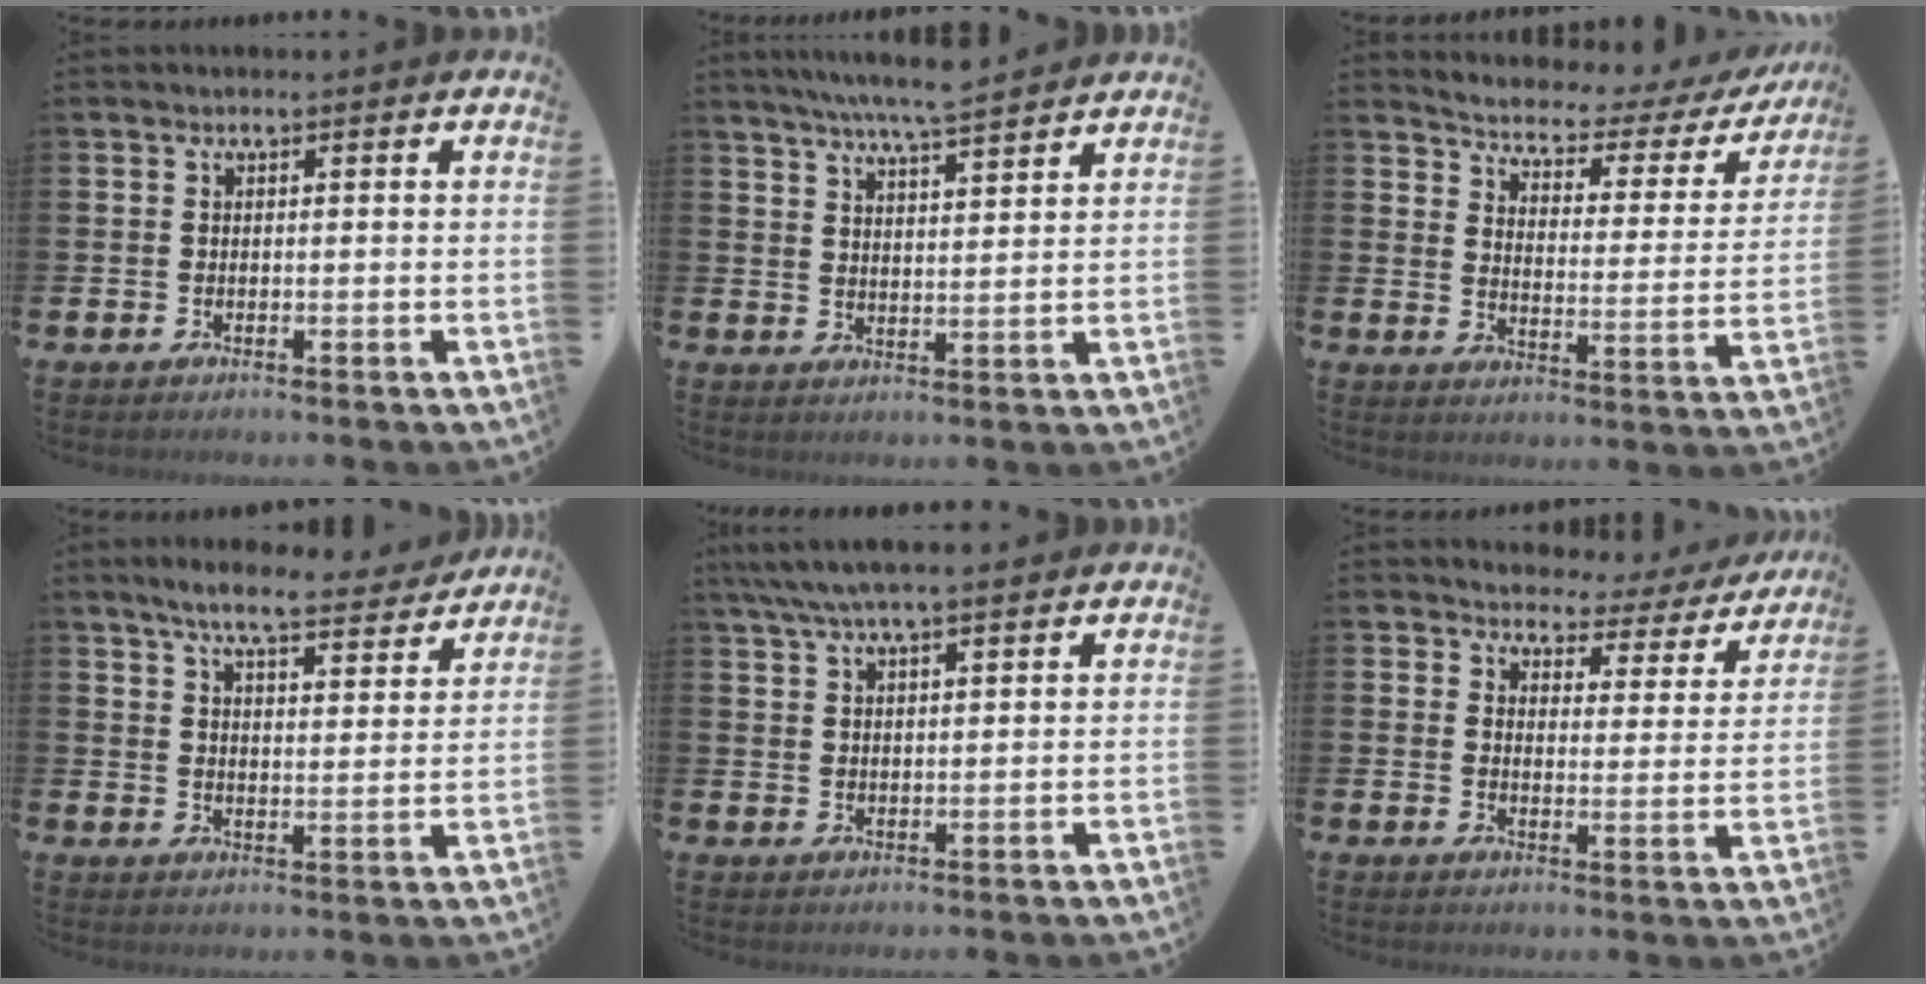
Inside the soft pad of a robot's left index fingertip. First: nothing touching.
{"total": 6.7, "force": [6.4, -0.2, 1.9], "torque": [-0.053, -0.032, 0.115]}
{"total": 4.4, "force": [4.0, 1.3, 1.2], "torque": [-0.051, -0.034, 0.061]}
{"total": 7.2, "force": [6.6, 0.9, 2.8], "torque": [-0.065, -0.036, 0.111]}
{"total": 5.7, "force": [4.9, 0.9, 2.7], "torque": [-0.064, -0.008, 0.090]}
{"total": 3.4, "force": [3.2, 1.2, 0.1], "torque": [-0.023, -0.036, 0.048]}